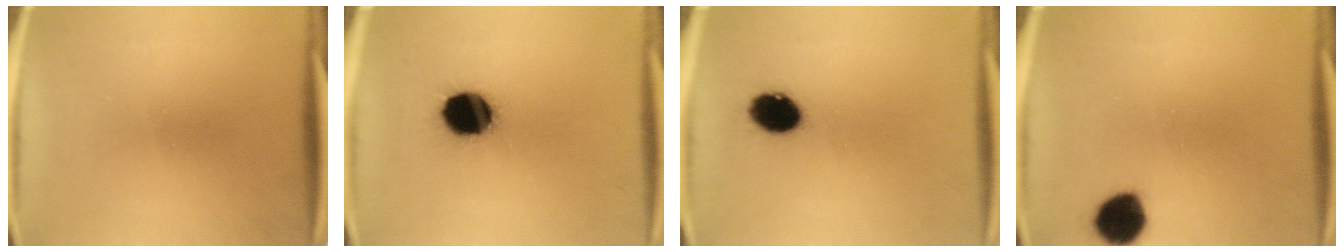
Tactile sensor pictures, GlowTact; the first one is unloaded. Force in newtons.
{"total": 14.7}
{"total": 8.6}
{"total": 8.3}